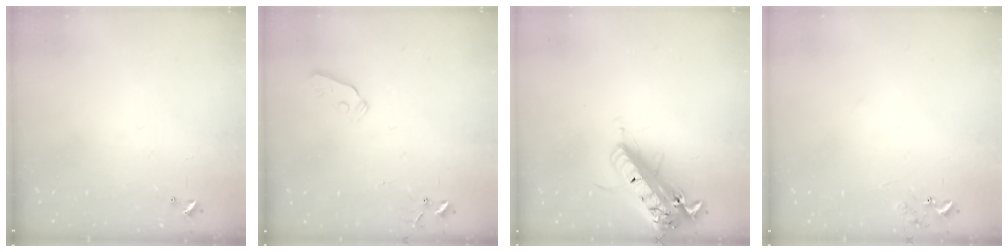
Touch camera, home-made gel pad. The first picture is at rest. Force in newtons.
{"total": 3.2, "press": 3.1, "slide": 0.6}
{"total": 21.3, "press": 20.9, "slide": 4.2}
{"total": 7.8, "press": 7.8, "slide": 0.5}